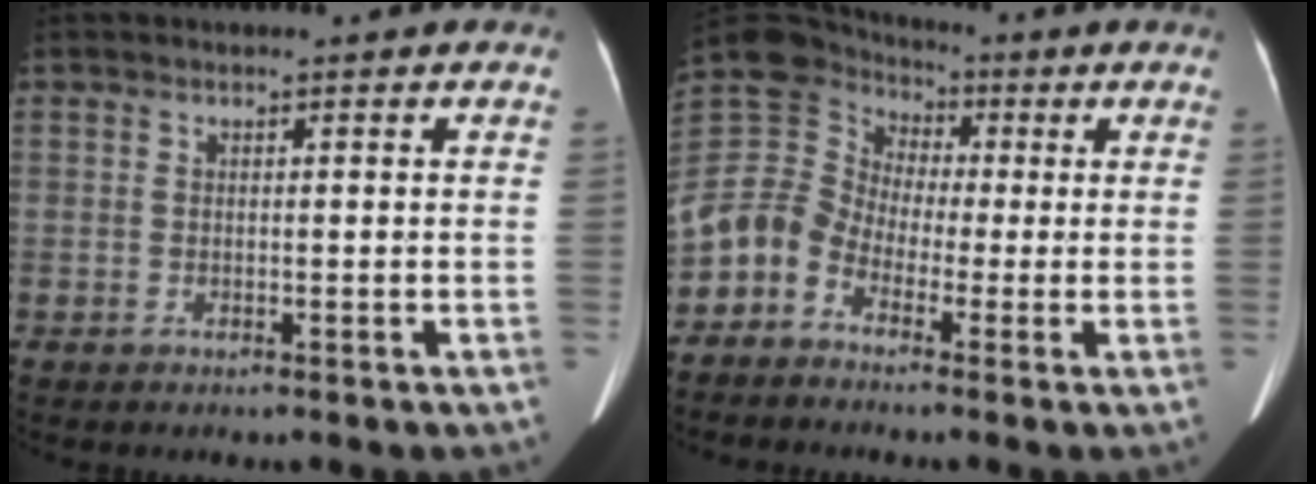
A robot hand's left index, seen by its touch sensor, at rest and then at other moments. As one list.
[{"total": 9.2, "force": [-3.0, 8.2, 3.1], "torque": [-0.090, 0.054, -0.060]}]